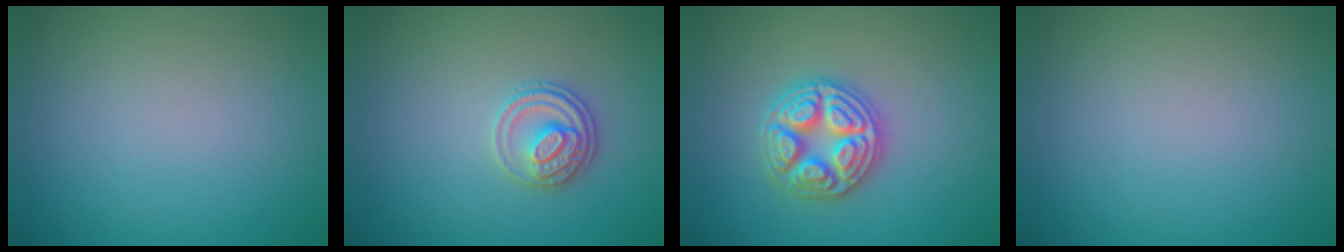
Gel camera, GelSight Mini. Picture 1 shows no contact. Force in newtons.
{"total": 2.7, "press": 2.5, "slide": 1.0}
{"total": 4.7, "press": 4.7, "slide": 0.5}
{"total": 0.0}